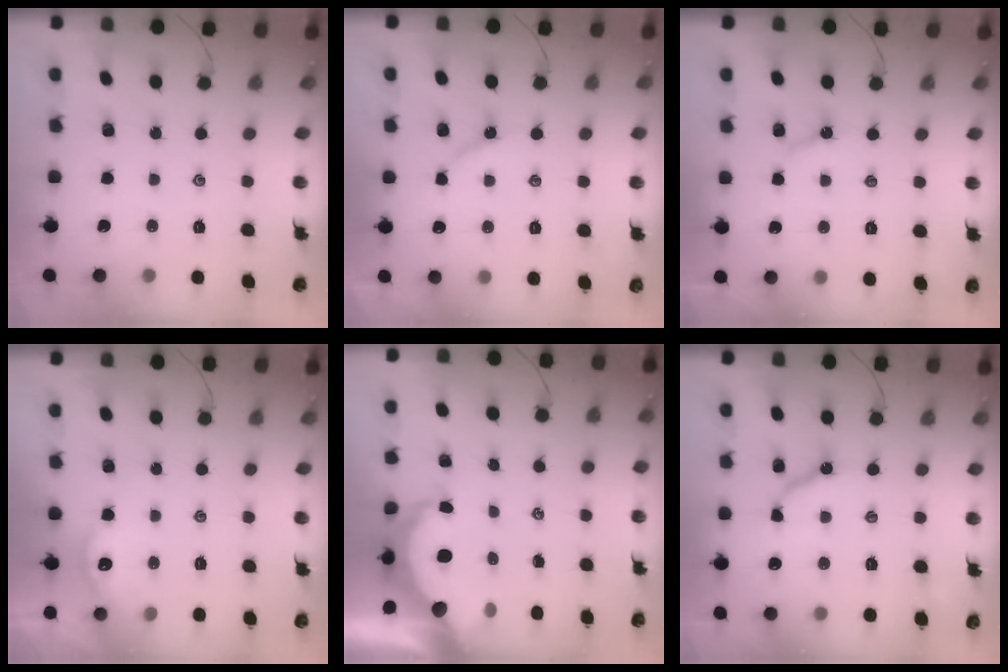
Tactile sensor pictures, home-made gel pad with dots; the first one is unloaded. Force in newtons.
{"total": 4.1, "press": 4.1, "slide": 0.5}
{"total": 3.5, "press": 3.5, "slide": 0.3}
{"total": 4.5, "press": 4.5, "slide": 0.5}
{"total": 7.9, "press": 7.8, "slide": 1.0}
{"total": 8.5, "press": 8.5, "slide": 0.6}